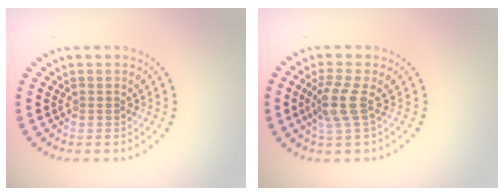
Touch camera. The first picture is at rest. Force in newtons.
{"total": 2.7, "press": 2.0, "slide": 1.8}